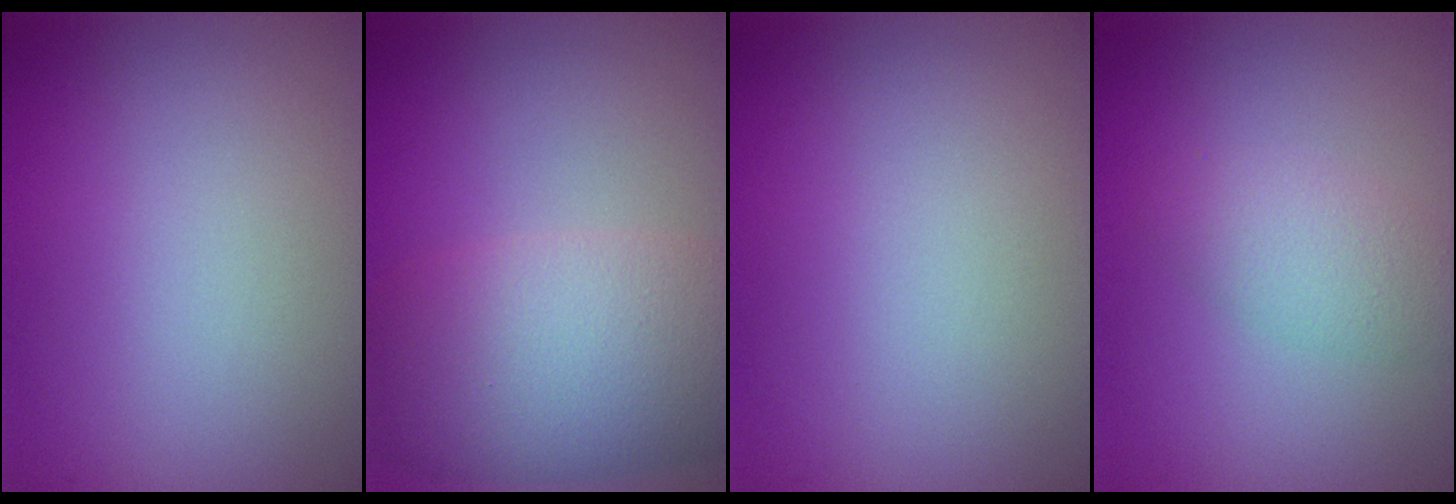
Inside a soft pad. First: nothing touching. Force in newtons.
{"total": 8.9, "press": 8.9, "slide": 0.4}
{"total": 0.0}
{"total": 2.6, "press": 2.6, "slide": 0.0}